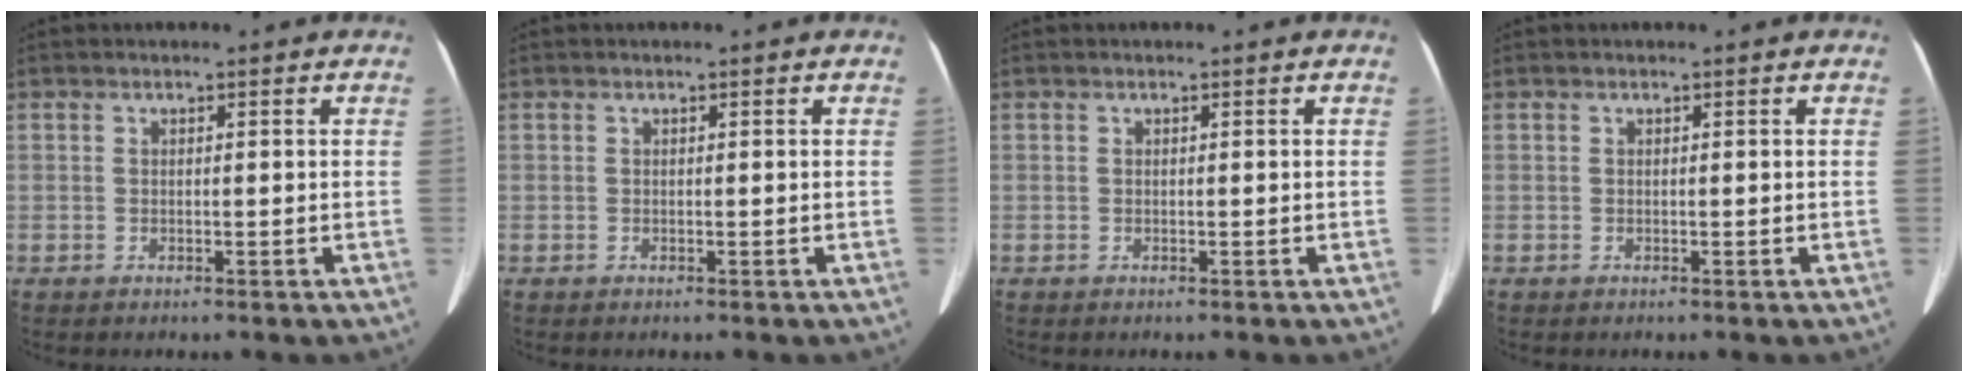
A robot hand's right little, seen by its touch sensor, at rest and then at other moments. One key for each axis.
{"total": 0.0}
{"total": 0.0}
{"total": 0.0}